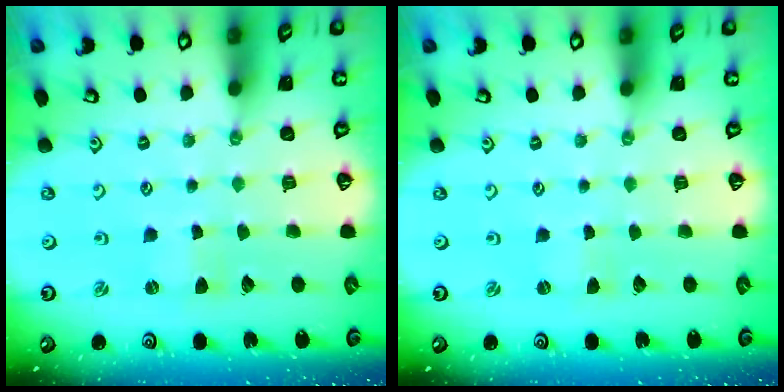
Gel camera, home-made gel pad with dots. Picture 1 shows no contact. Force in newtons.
{"total": 0.0}